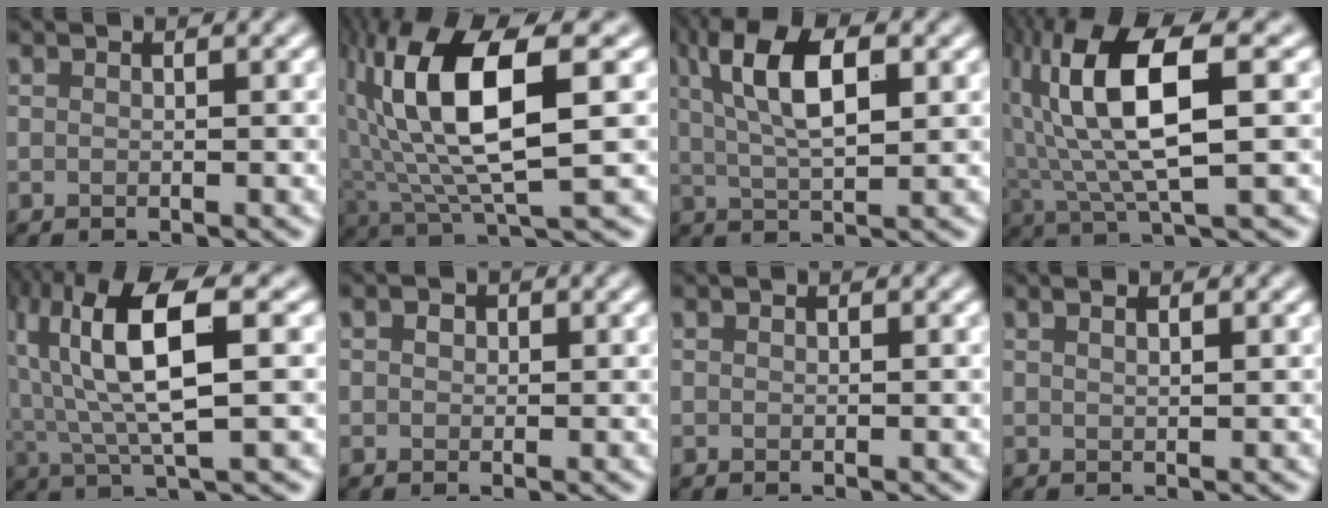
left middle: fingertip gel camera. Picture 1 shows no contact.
{"total": 12.0, "force": [1.9, 3.5, 11.3], "torque": [-0.216, 0.008, 0.038]}
{"total": 7.2, "force": [2.3, 2.7, 6.2], "torque": [-0.112, 0.011, 0.039]}
{"total": 10.9, "force": [1.8, 3.3, 10.2], "torque": [-0.199, 0.013, 0.034]}
{"total": 10.0, "force": [2.0, 2.8, 9.4], "torque": [-0.185, 0.014, 0.035]}
{"total": 0.9, "force": [0.2, 0.8, 0.4], "torque": [-0.007, 0.000, 0.000]}
{"total": 0.0}
{"total": 1.3, "force": [0.8, 0.4, 1.0], "torque": [-0.004, -0.004, 0.006]}